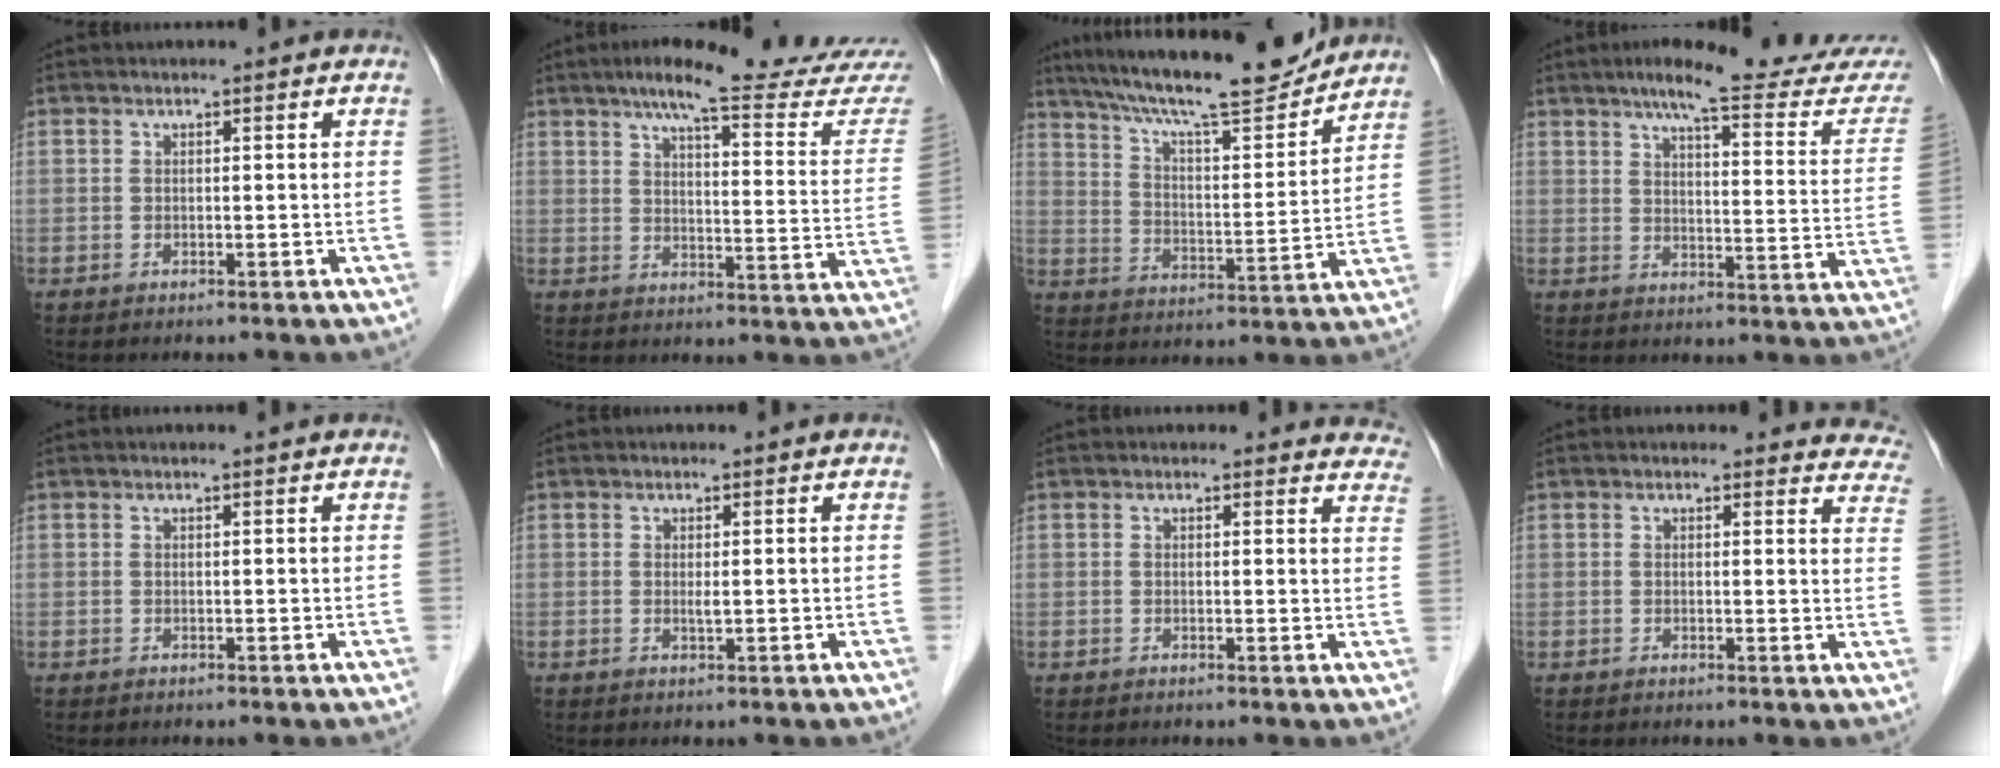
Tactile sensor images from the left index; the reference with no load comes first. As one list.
[{"total": 22.0, "force": [19.6, 0.4, 10.0], "torque": [-0.130, -0.062, 0.237]}, {"total": 18.7, "force": [16.6, 1.9, 8.5], "torque": [-0.148, 0.003, 0.254]}, {"total": 20.3, "force": [18.0, 1.3, 9.4], "torque": [-0.114, -0.046, 0.214]}, {"total": 1.1, "force": [0.9, 0.0, 0.6], "torque": [-0.009, 0.007, 0.016]}, {"total": 0.8, "force": [0.2, 0.1, 0.8], "torque": [-0.020, -0.004, 0.003]}, {"total": 8.5, "force": [8.2, 2.1, 0.6], "torque": [0.040, -0.030, 0.044]}, {"total": 10.3, "force": [9.9, 2.8, 0.8], "torque": [0.043, -0.043, 0.059]}]